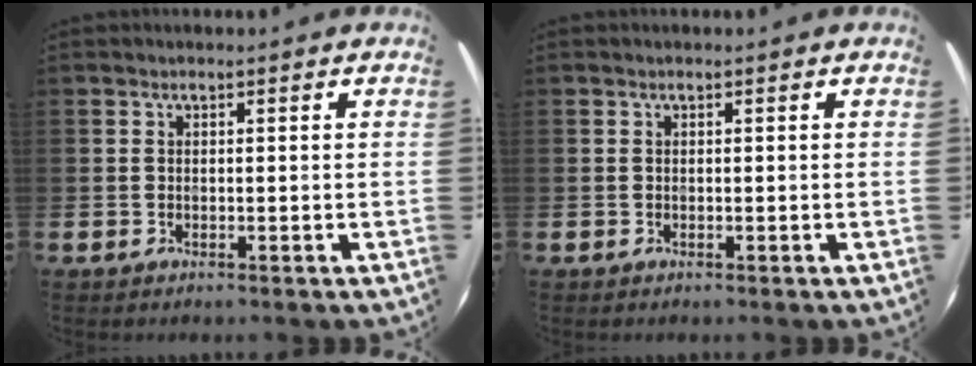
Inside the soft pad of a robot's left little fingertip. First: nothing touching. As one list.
[{"total": 0.0}]